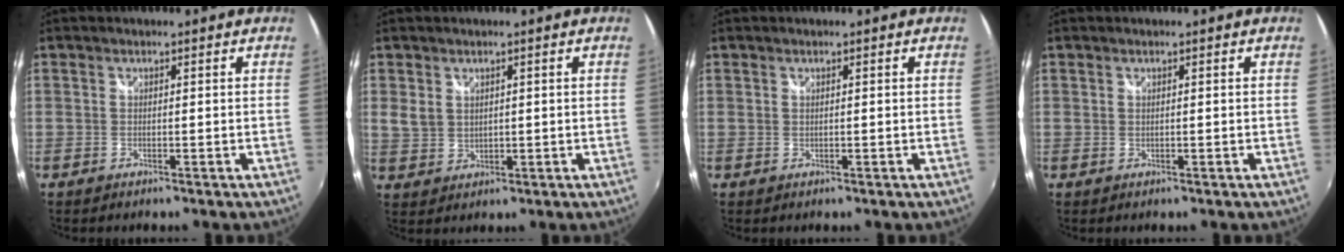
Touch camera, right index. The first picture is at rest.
{"total": 3.7, "force": [1.4, 2.9, 1.8], "torque": [-0.029, 0.001, 0.033]}
{"total": 0.0}
{"total": 0.0}